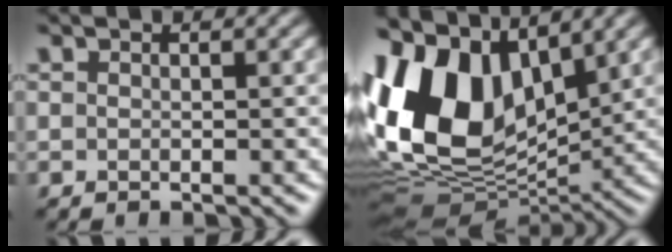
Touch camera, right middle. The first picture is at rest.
{"total": 13.4, "force": [3.5, 8.2, 9.9], "torque": [-0.211, 0.015, 0.053]}